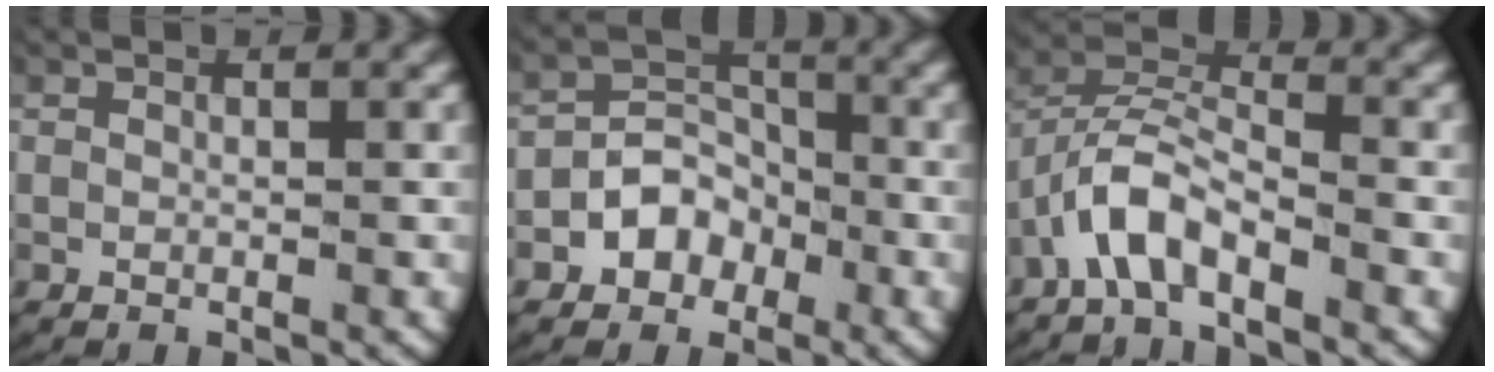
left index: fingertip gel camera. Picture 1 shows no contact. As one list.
[{"total": 5.3, "force": [-1.6, 4.6, 2.1], "torque": [-0.053, -0.008, -0.030]}, {"total": 4.0, "force": [-1.4, 2.5, 2.8], "torque": [-0.063, -0.003, -0.035]}]